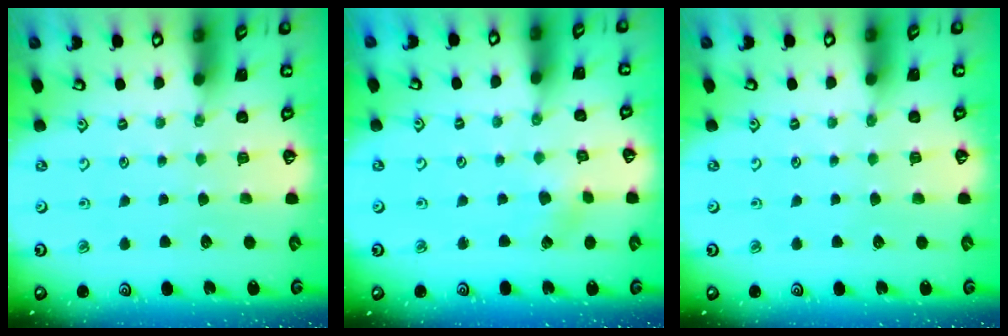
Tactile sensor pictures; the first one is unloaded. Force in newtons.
{"total": 2.0, "press": 1.9, "slide": 0.6}
{"total": 0.0}